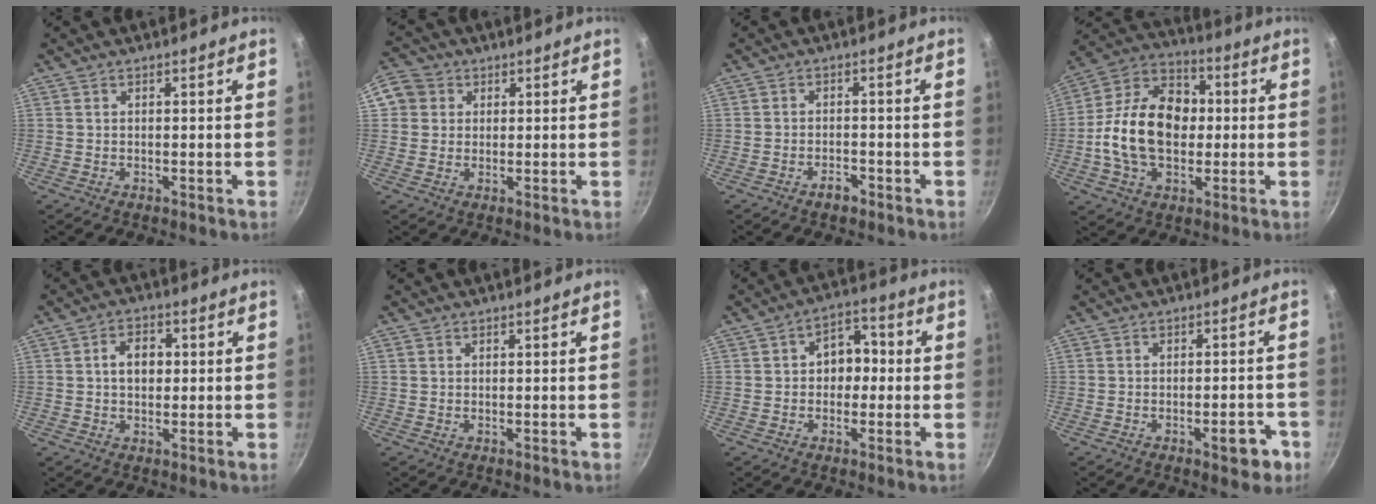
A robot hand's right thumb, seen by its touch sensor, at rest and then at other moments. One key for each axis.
{"total": 7.4, "fx": 1.9, "fy": 6.7, "fz": 2.4, "tx": -0.023, "ty": 0.012, "tz": 0.023}
{"total": 2.6, "fx": -1.8, "fy": 1.3, "fz": 1.3, "tx": -0.016, "ty": 0.019, "tz": -0.028}
{"total": 19.2, "fx": -0.6, "fy": 13.5, "fz": 13.7, "tx": -0.208, "ty": 0.035, "tz": -0.024}
{"total": 5.3, "fx": 0.5, "fy": 4.0, "fz": 3.5, "tx": -0.030, "ty": 0.010, "tz": 0.003}
{"total": 0.5, "fx": 0.2, "fy": 0.5, "fz": 0.1, "tx": -0.002, "ty": 0.003, "tz": 0.001}
{"total": 7.2, "fx": -0.1, "fy": 5.6, "fz": 4.5, "tx": -0.009, "ty": 0.021, "tz": -0.010}
{"total": 5.5, "fx": -2.7, "fy": 2.4, "fz": 4.2, "tx": -0.032, "ty": 0.024, "tz": -0.029}